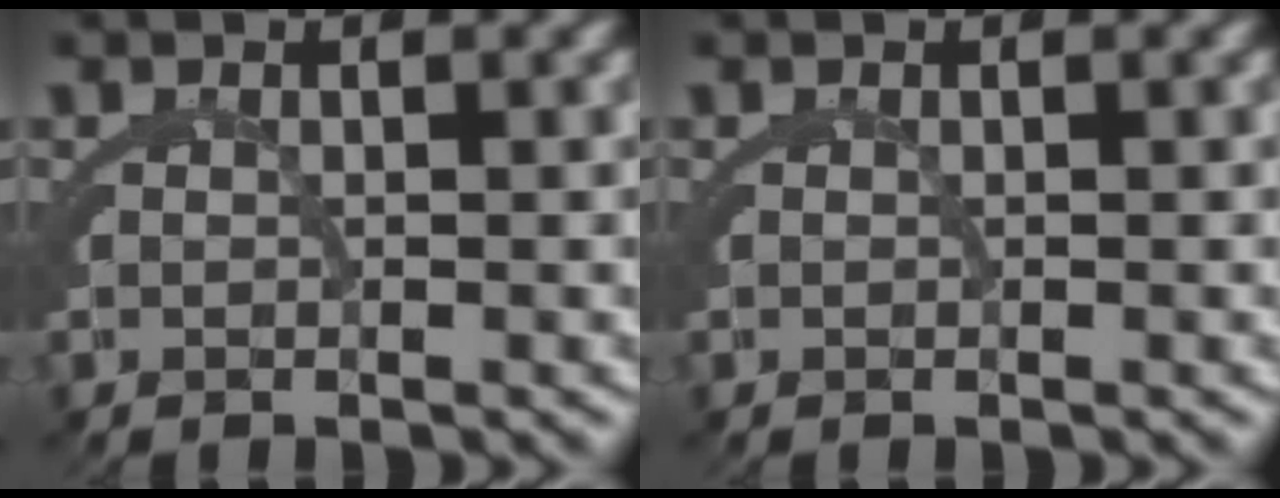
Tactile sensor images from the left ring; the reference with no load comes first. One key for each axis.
{"total": 0.0}